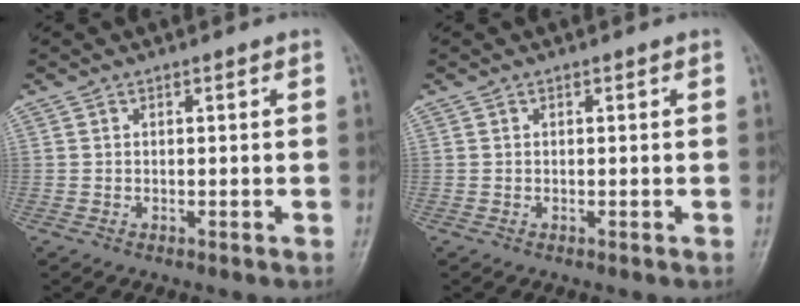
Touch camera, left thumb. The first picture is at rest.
{"total": 0.0}